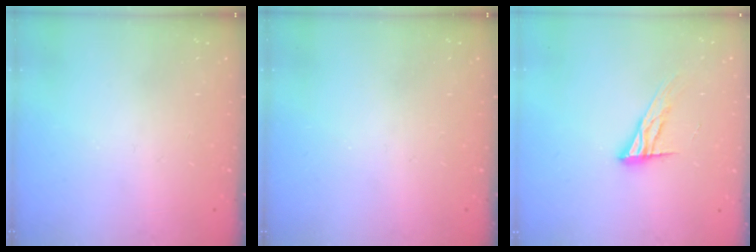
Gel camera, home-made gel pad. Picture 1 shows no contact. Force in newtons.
{"total": 0.0}
{"total": 11.1, "press": 11.1, "slide": 0.9}